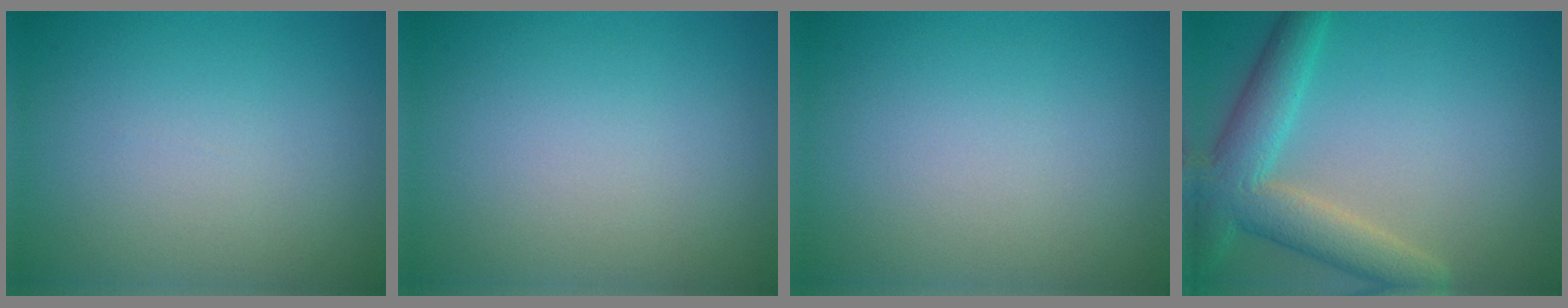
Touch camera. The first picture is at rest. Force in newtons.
{"total": 0.0}
{"total": 0.0}
{"total": 5.8, "press": 5.8, "slide": 0.4}